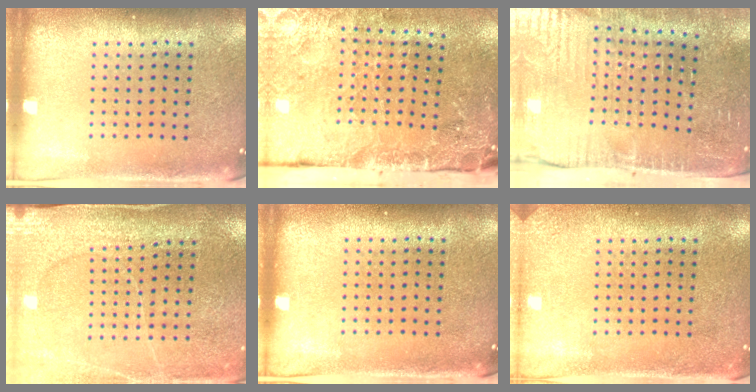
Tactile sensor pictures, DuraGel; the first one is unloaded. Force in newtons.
{"total": 3.7, "press": 3.4, "slide": 1.5}
{"total": 4.7, "press": 4.5, "slide": 1.5}
{"total": 3.0, "press": 3.0, "slide": 0.1}
{"total": 0.0}
{"total": 1.6, "press": 1.6, "slide": 0.2}